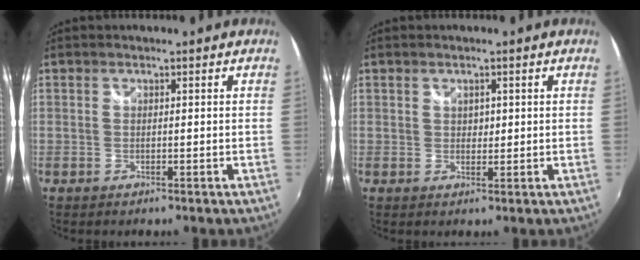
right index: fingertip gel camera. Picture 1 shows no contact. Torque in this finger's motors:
{"motor_torque": [-0.09, 0.22, 0.03, 0.00]}